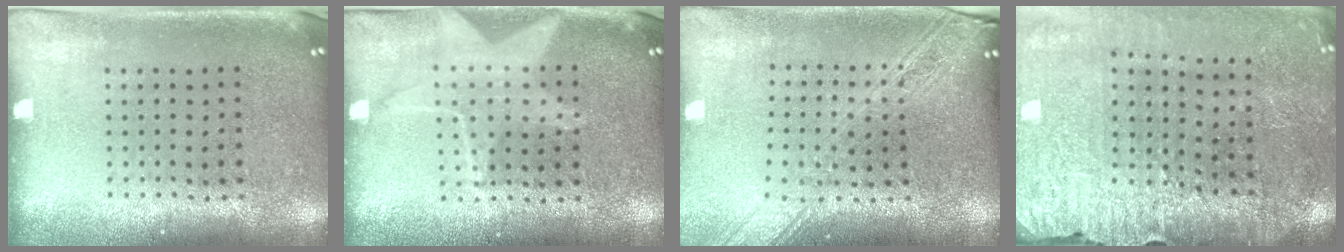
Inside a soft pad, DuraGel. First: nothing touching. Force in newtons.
{"total": 1.5, "press": 1.4, "slide": 0.5}
{"total": 2.1, "press": 1.8, "slide": 1.1}
{"total": 3.0, "press": 3.0, "slide": 0.3}